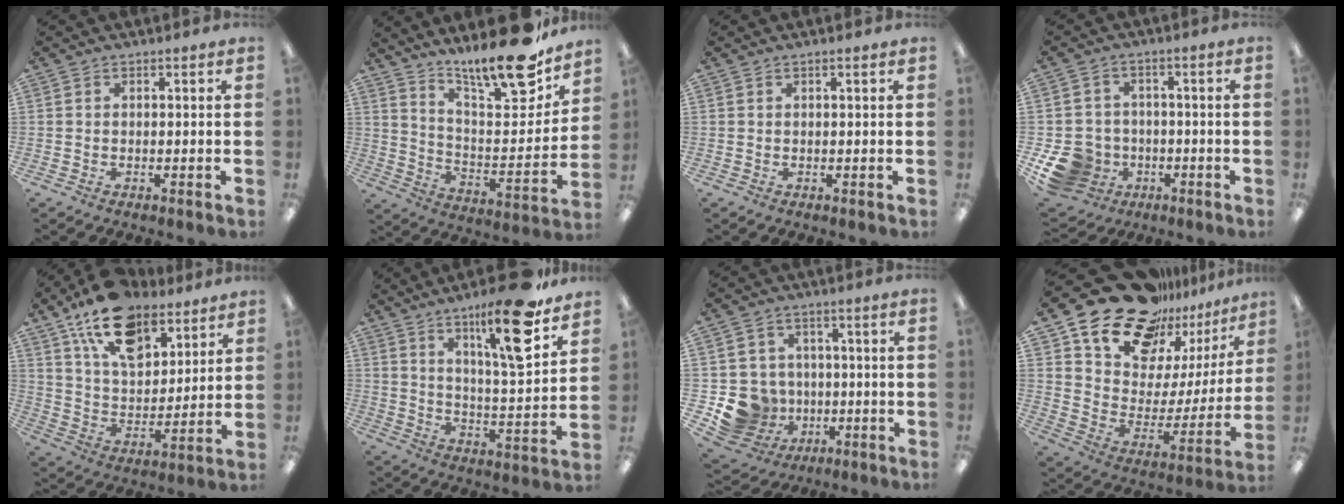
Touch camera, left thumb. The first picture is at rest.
{"total": 20.4, "force": [17.0, 3.9, 10.5], "torque": [-0.166, -0.127, 0.281]}
{"total": 0.7, "force": [0.4, 0.0, 0.6], "torque": [-0.012, 0.000, 0.006]}
{"total": 10.8, "force": [-4.3, 9.0, 4.1], "torque": [-0.103, 0.027, -0.069]}
{"total": 17.9, "force": [11.9, 9.8, 9.1], "torque": [-0.156, -0.059, 0.216]}
{"total": 17.8, "force": [12.1, 3.3, 12.7], "torque": [-0.200, -0.067, 0.183]}
{"total": 11.2, "force": [-2.9, 10.4, 2.9], "torque": [-0.083, 0.019, -0.039]}
{"total": 21.3, "force": [17.8, 10.1, 5.8], "torque": [-0.107, -0.138, 0.319]}